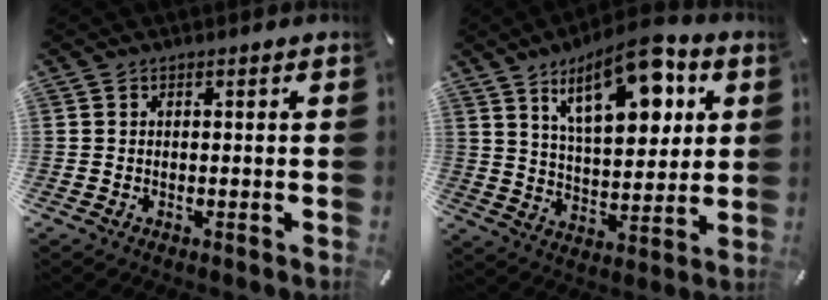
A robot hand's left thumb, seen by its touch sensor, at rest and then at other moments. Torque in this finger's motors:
{"motor_torque": [2.50, 2.50, 1.14, -1.12, 0.19]}